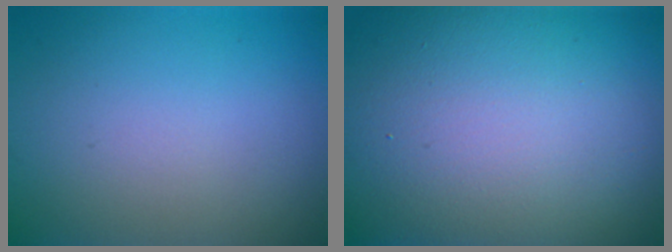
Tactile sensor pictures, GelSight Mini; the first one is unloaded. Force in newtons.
{"total": 22.3, "press": 22.3, "slide": 0.7}